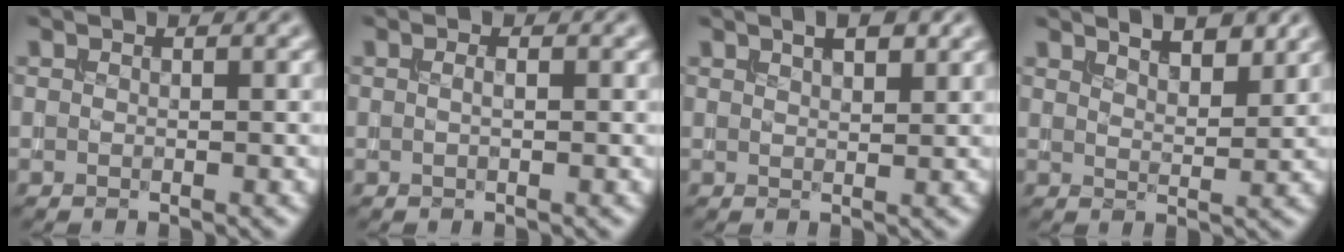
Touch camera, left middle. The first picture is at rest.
{"total": 0.5, "force": [0.0, 0.0, 0.5], "torque": [-0.009, 0.001, -0.001]}
{"total": 2.5, "force": [1.6, 0.7, 1.8], "torque": [-0.021, 0.003, 0.027]}
{"total": 4.1, "force": [3.2, 1.2, 2.3], "torque": [-0.016, 0.011, 0.033]}